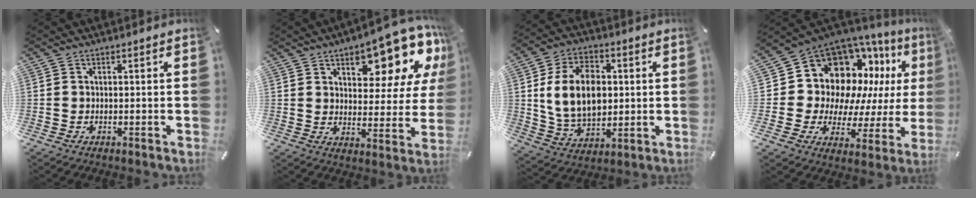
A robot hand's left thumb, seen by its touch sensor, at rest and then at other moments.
{"total": 15.9, "force": [10.3, 7.2, 9.8], "torque": [-0.115, -0.078, 0.168]}
{"total": 14.7, "force": [1.6, 10.7, 9.9], "torque": [-0.208, 0.010, 0.026]}
{"total": 15.1, "force": [7.8, 11.3, 6.3], "torque": [-0.097, -0.089, 0.151]}